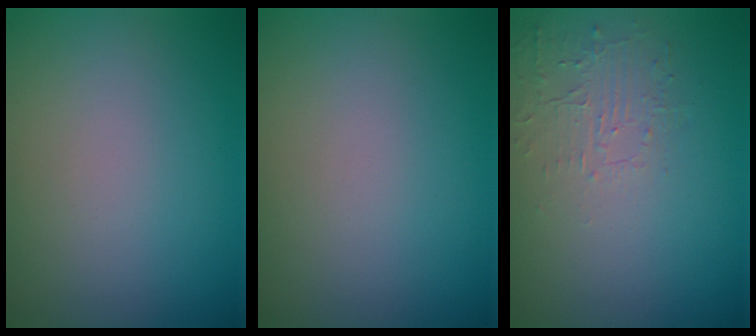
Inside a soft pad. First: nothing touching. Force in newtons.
{"total": 0.0}
{"total": 1.6, "press": 0.3, "slide": 1.6}